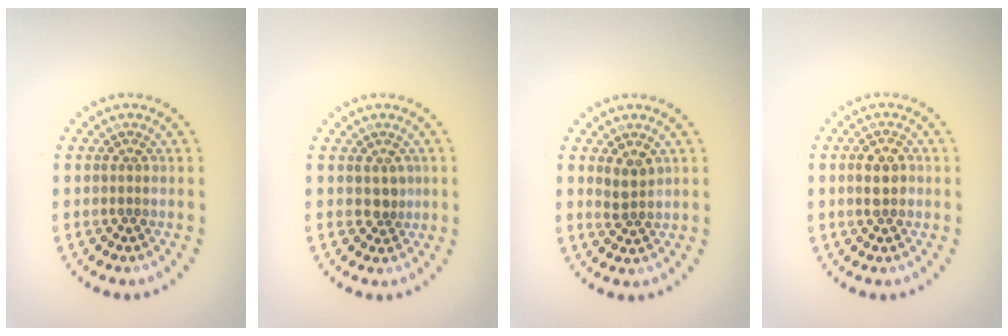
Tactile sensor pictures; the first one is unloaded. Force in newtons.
{"total": 1.4, "press": 1.1, "slide": 0.8}
{"total": 1.8, "press": 1.5, "slide": 1.0}
{"total": 2.1, "press": 2.1, "slide": 0.1}